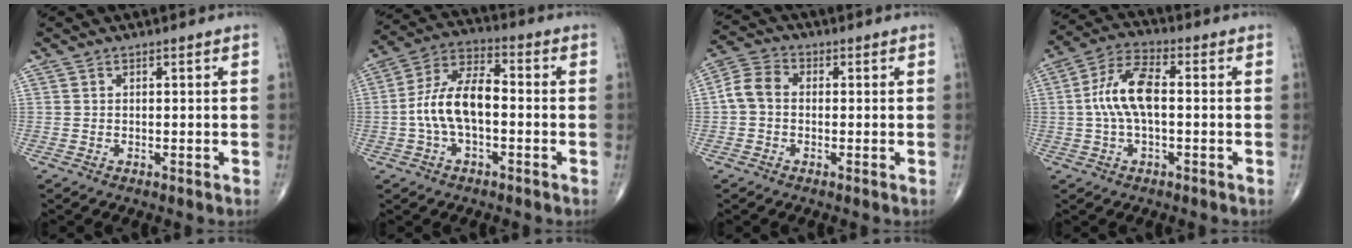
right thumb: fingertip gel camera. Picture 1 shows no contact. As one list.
[{"total": 11.7, "force": [-1.5, 5.8, 10.0], "torque": [-0.197, 0.042, -0.033]}, {"total": 5.6, "force": [-0.3, 4.3, 3.6], "torque": [-0.065, 0.019, -0.019]}, {"total": 9.9, "force": [0.0, 4.5, 8.8], "torque": [-0.187, 0.028, -0.005]}]